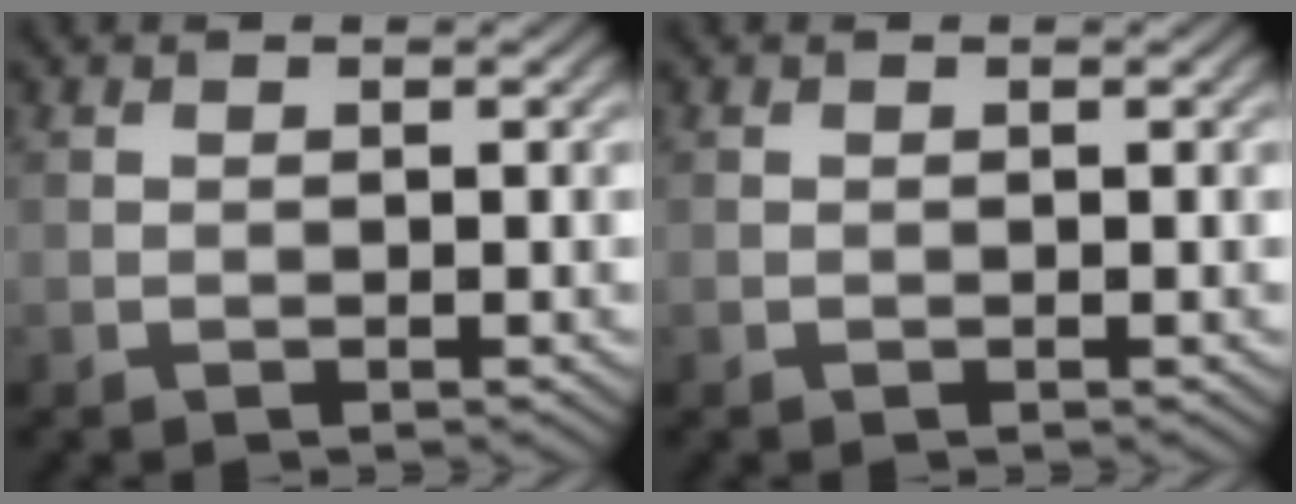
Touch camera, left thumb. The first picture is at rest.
{"total": 0.0}